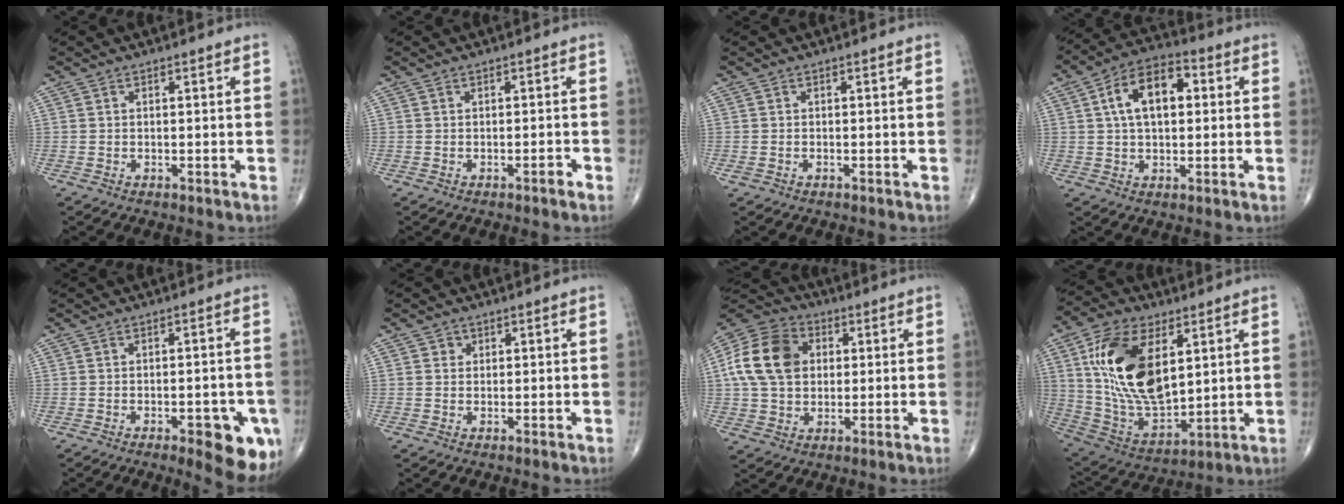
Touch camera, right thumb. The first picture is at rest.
{"total": 1.1, "force": [-0.7, 0.2, 0.8], "torque": [-0.013, 0.000, -0.011]}
{"total": 0.7, "force": [-0.2, 0.5, 0.4], "torque": [-0.014, 0.001, -0.001]}
{"total": 11.9, "force": [2.3, 6.8, 9.5], "torque": [-0.153, 0.021, 0.032]}
{"total": 10.6, "force": [-4.6, 3.8, 8.7], "torque": [-0.084, 0.009, -0.050]}
{"total": 1.2, "force": [0.4, 1.1, 0.2], "torque": [0.006, 0.000, 0.003]}
{"total": 15.3, "force": [2.5, 11.5, 9.8], "torque": [-0.170, 0.017, 0.038]}
{"total": 21.7, "force": [6.0, 11.6, 17.4], "torque": [-0.313, -0.025, 0.118]}